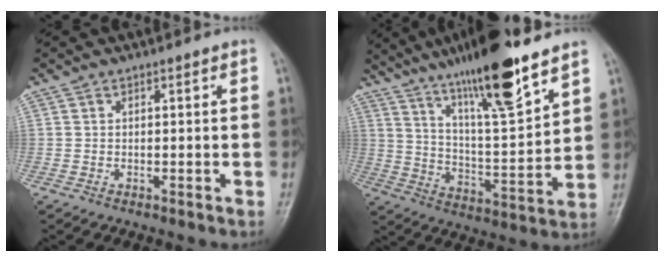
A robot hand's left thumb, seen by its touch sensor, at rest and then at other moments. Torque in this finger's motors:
{"motor_torque": [2.85, 1.18, 1.39, -1.38, 0.37]}